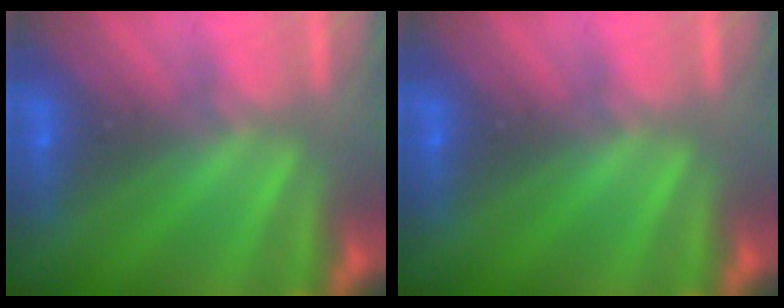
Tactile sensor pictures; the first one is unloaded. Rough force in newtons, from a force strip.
{"total": 0.0}